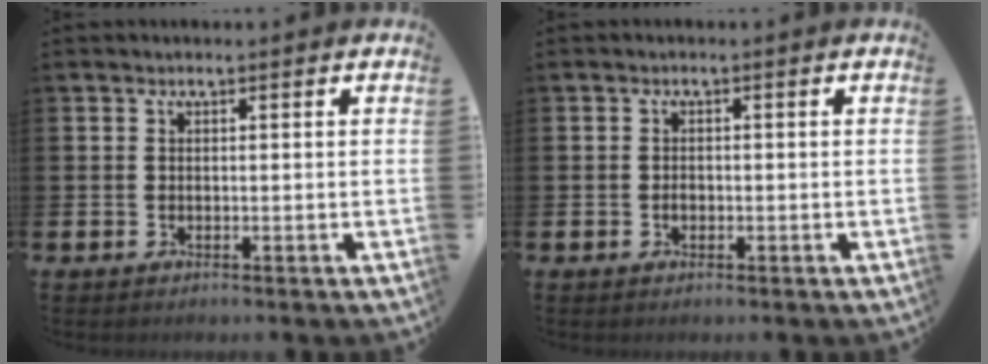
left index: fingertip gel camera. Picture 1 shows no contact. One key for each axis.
{"total": 0.9, "fx": -0.3, "fy": 0.7, "fz": 0.5, "tx": -0.007, "ty": 0.002, "tz": -0.008}